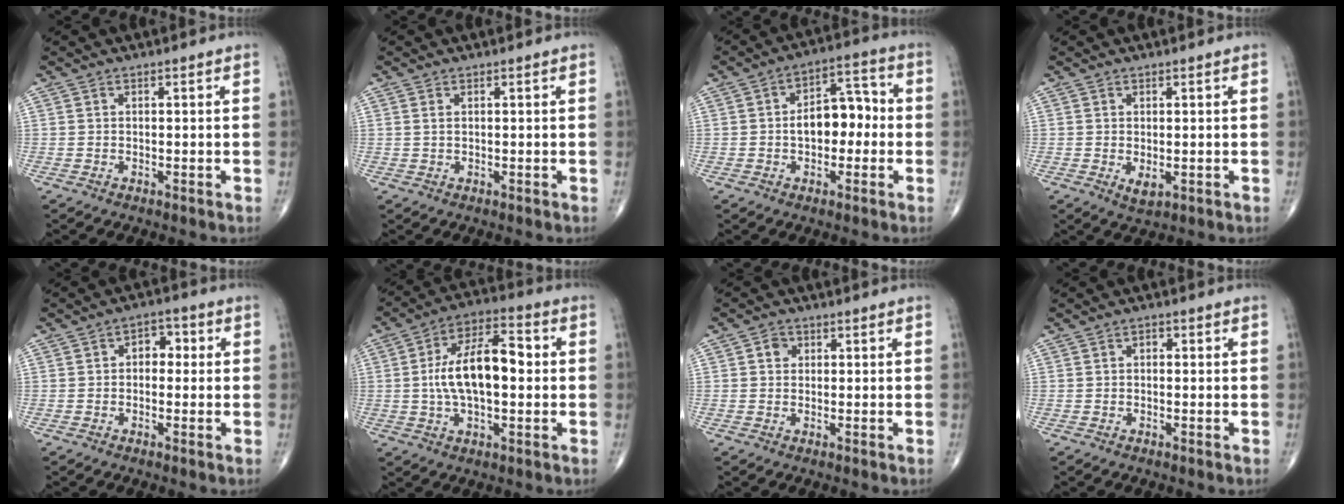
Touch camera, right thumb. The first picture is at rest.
{"total": 0.7, "force": [0.3, 0.3, 0.6], "torque": [-0.014, 0.004, 0.008]}
{"total": 9.3, "force": [-0.7, 5.7, 7.3], "torque": [-0.083, 0.036, -0.020]}
{"total": 2.3, "force": [-0.3, 1.1, 2.0], "torque": [-0.029, -0.006, 0.001]}
{"total": 4.4, "force": [0.4, 3.1, 3.2], "torque": [-0.018, 0.015, -0.003]}
{"total": 14.8, "force": [0.5, 7.0, 13.0], "torque": [-0.222, 0.026, 0.001]}
{"total": 2.1, "force": [0.5, 1.9, 0.9], "torque": [-0.004, 0.001, 0.004]}
{"total": 1.2, "force": [0.1, 0.8, 0.8], "torque": [-0.004, 0.004, -0.002]}